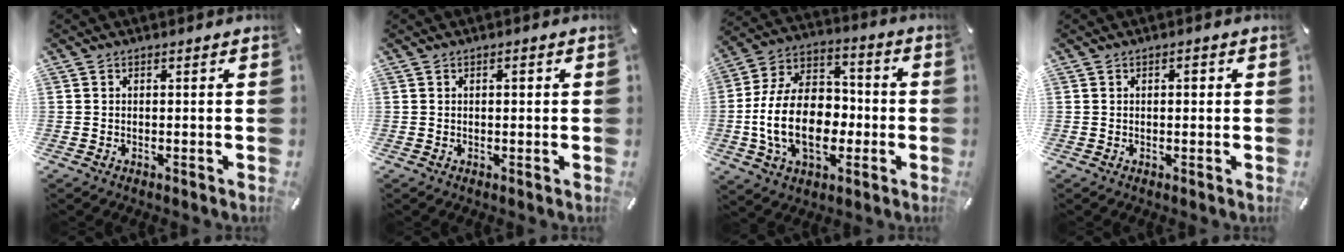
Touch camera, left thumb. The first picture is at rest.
{"total": 1.2, "force": [0.2, 0.8, 1.0], "torque": [-0.011, 0.002, 0.000]}
{"total": 19.1, "force": [-3.8, 13.0, 13.4], "torque": [-0.281, 0.017, -0.066]}
{"total": 1.7, "force": [0.3, 1.0, 1.3], "torque": [-0.018, 0.004, 0.000]}